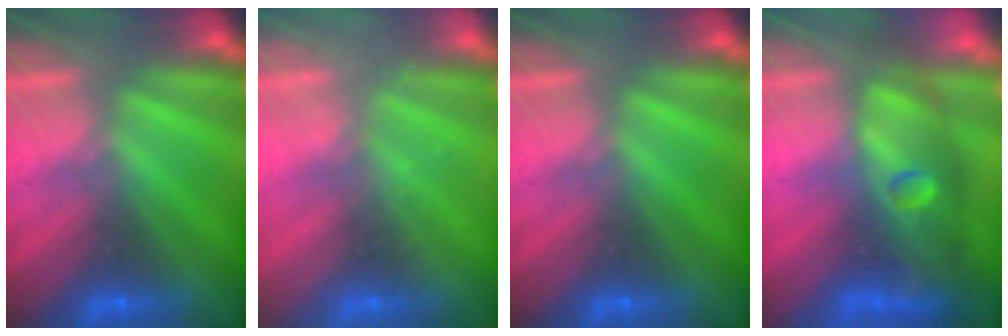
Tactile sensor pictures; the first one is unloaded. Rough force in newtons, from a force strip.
{"total": 2.2}
{"total": 0.0}
{"total": 11.4}